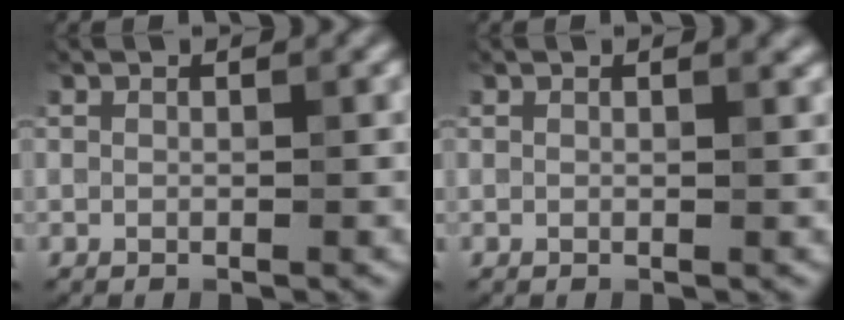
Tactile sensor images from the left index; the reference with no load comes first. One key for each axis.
{"total": 0.7, "fx": 0.6, "fy": 0.2, "fz": 0.4, "tx": 0.000, "ty": 0.001, "tz": 0.008}